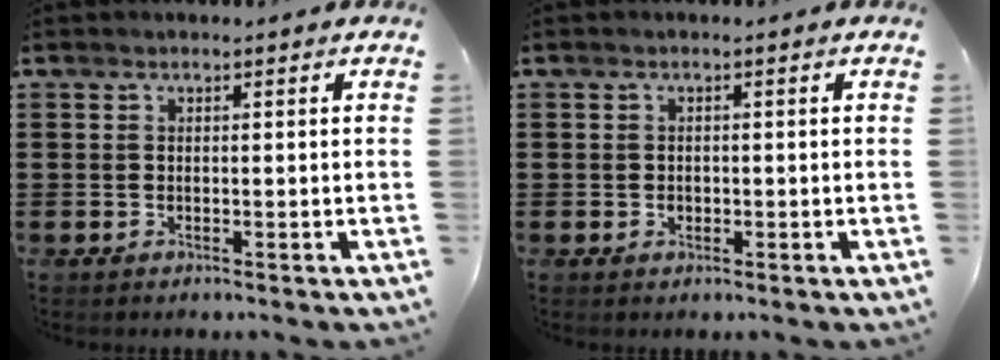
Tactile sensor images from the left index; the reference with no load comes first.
{"total": 0.7, "force": [-0.2, 0.6, 0.3], "torque": [-0.009, 0.004, -0.004]}